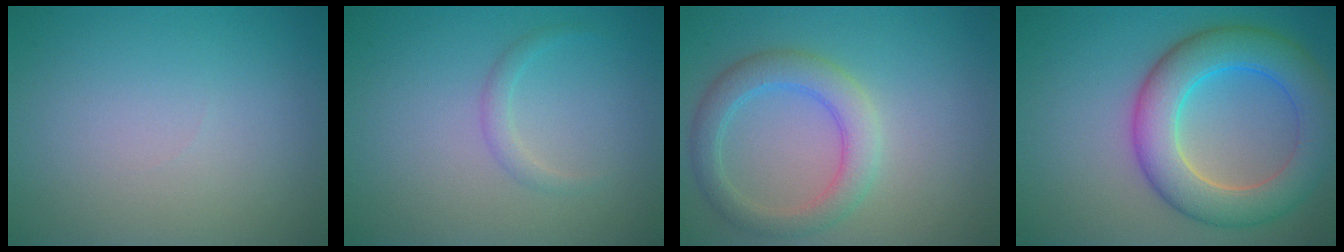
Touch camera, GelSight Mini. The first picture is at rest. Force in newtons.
{"total": 1.1, "press": 1.1, "slide": 0.1}
{"total": 3.8, "press": 3.8, "slide": 0.2}
{"total": 7.9, "press": 7.9, "slide": 0.3}